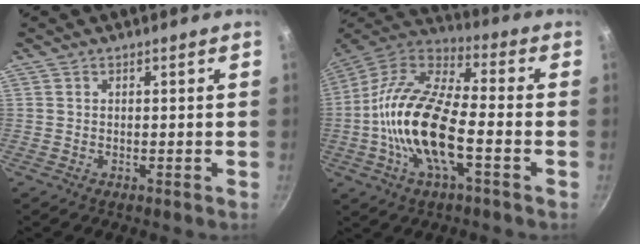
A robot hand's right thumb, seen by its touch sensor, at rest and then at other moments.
{"total": 19.1, "force": [-3.9, 7.7, 17.0], "torque": [-0.326, 0.037, -0.094]}